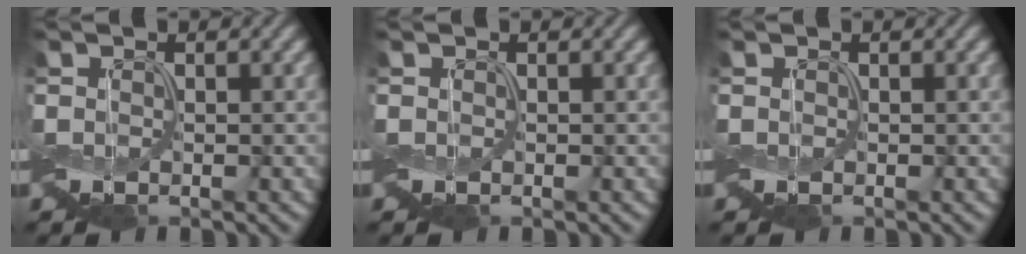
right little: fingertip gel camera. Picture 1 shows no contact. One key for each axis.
{"total": 0.0}
{"total": 0.0}